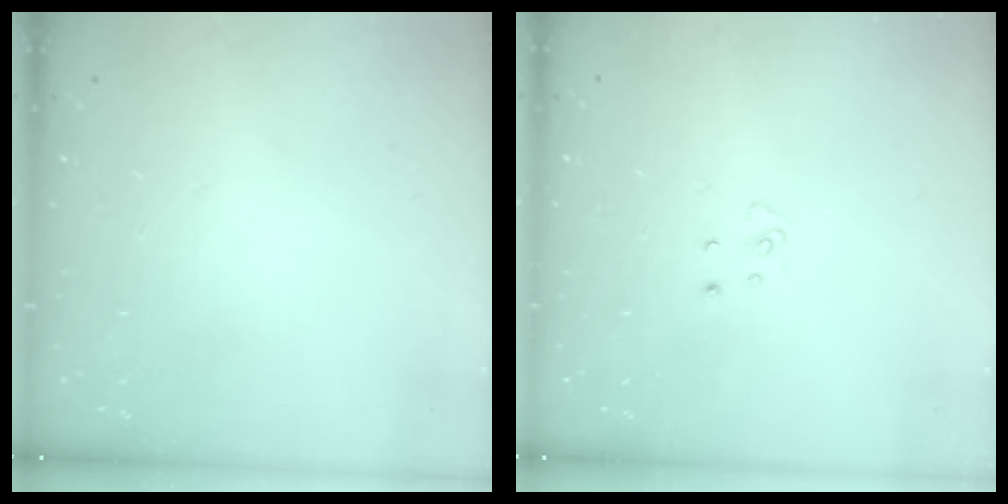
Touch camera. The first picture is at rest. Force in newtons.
{"total": 3.1, "press": 3.1, "slide": 0.2}